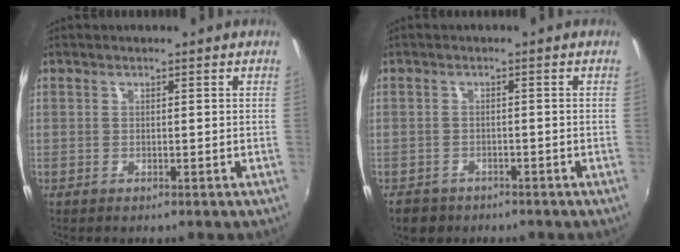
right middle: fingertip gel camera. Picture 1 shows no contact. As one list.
[{"total": 3.7, "force": [-2.5, 2.4, 1.1], "torque": [-0.034, -0.007, -0.041]}]